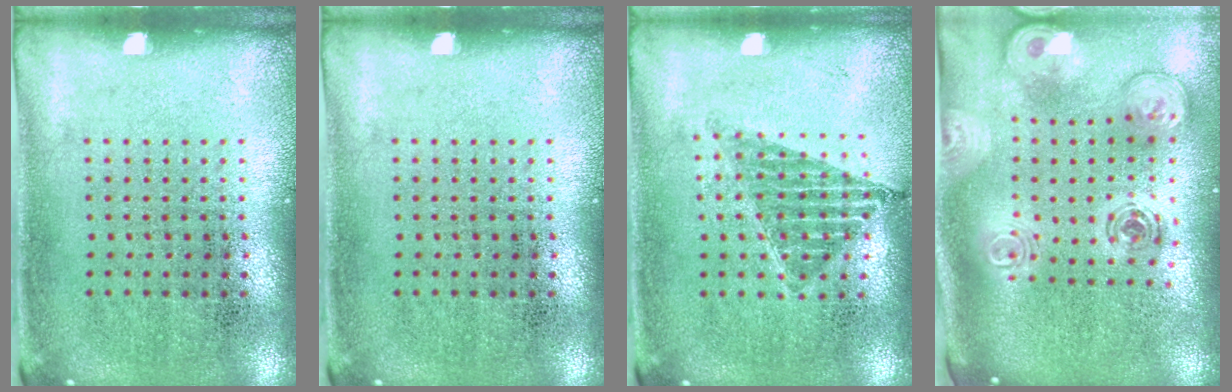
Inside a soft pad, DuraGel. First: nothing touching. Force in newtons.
{"total": 0.0}
{"total": 1.0, "press": 0.8, "slide": 0.5}
{"total": 2.5, "press": 1.8, "slide": 1.7}